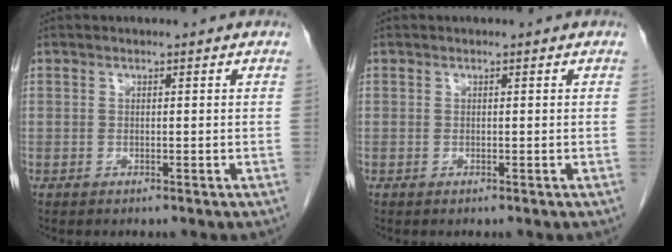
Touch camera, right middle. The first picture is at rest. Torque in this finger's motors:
{"motor_torque": [-0.01, -0.12, 0.00, 0.00]}